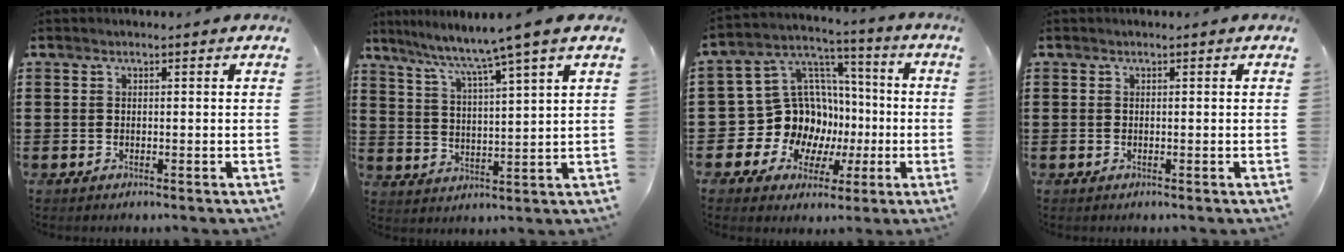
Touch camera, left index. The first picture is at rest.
{"total": 6.0, "force": [4.8, -1.4, 3.3], "torque": [-0.087, -0.037, 0.071]}
{"total": 13.0, "force": [-2.0, 12.1, 4.4], "torque": [-0.138, -0.014, -0.020]}
{"total": 0.0}